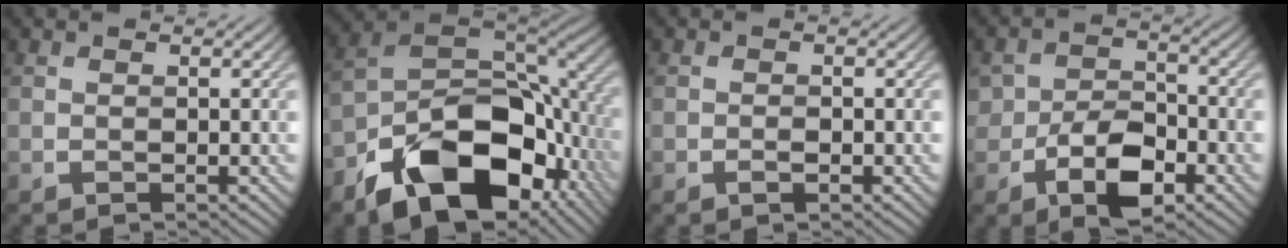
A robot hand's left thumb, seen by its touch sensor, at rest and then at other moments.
{"total": 17.1, "force": [-8.6, 10.0, 10.8], "torque": [-0.180, -0.033, -0.149]}
{"total": 1.1, "force": [-0.6, 0.6, 0.7], "torque": [-0.012, 0.000, -0.010]}
{"total": 6.9, "force": [-3.2, 4.3, 4.3], "torque": [-0.076, -0.006, -0.062]}